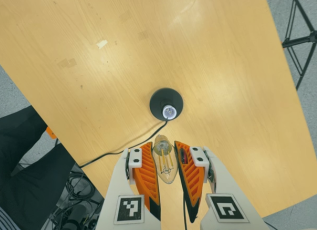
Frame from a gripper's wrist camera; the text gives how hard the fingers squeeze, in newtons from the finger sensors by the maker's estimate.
{"total": 21.5, "left": 24.0, "right": 18.9}